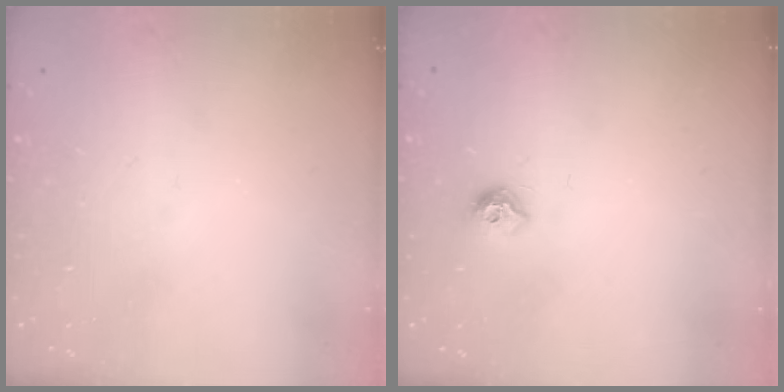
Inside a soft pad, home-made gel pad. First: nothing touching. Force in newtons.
{"total": 7.3, "press": 7.2, "slide": 0.9}